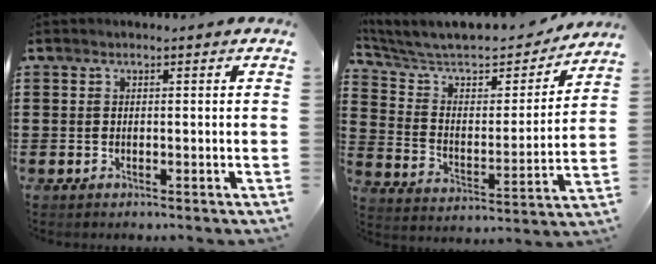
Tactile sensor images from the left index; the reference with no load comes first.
{"total": 7.3, "force": [6.5, 2.2, 2.5], "torque": [-0.077, -0.049, 0.105]}